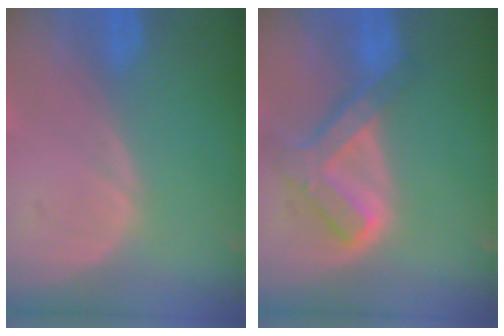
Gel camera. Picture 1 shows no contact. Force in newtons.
{"total": 7.7, "press": 6.5, "slide": 4.2}